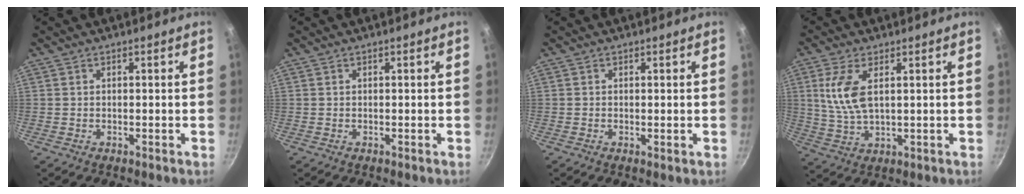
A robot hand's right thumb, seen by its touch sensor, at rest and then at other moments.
{"total": 0.0}
{"total": 0.6, "force": [0.0, 0.2, 0.6], "torque": [-0.010, -0.003, -0.002]}
{"total": 8.3, "force": [2.2, 3.9, 7.0], "torque": [-0.143, -0.008, 0.050]}